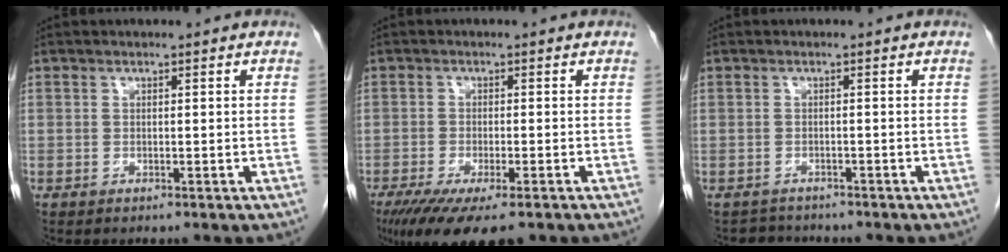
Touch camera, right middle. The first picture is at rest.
{"total": 10.9, "force": [-7.8, 2.6, 7.1], "torque": [-0.104, -0.019, -0.120]}
{"total": 2.5, "force": [-2.3, 0.7, -0.6], "torque": [0.010, -0.005, -0.037]}